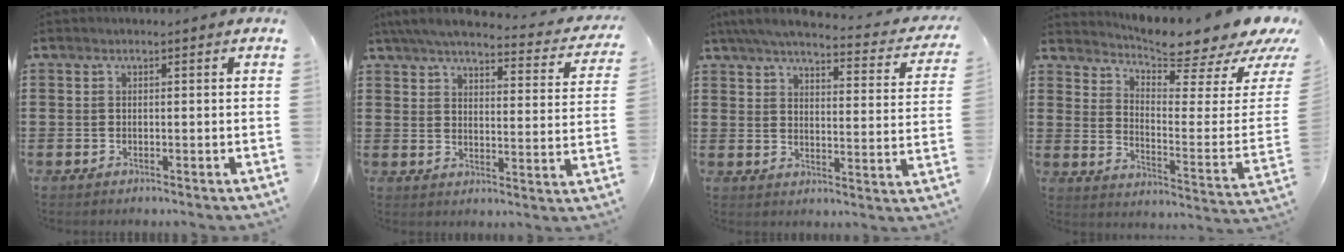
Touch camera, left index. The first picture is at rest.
{"total": 5.6, "force": [4.9, 0.2, 2.6], "torque": [-0.071, -0.028, 0.083]}
{"total": 5.3, "force": [4.6, 0.1, 2.6], "torque": [-0.072, -0.025, 0.076]}
{"total": 6.7, "force": [6.3, 0.1, 2.3], "torque": [-0.054, -0.068, 0.102]}